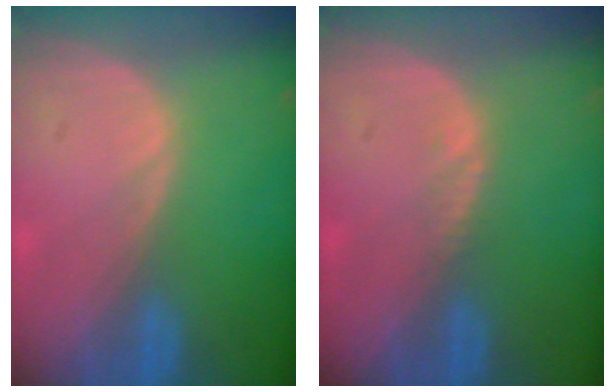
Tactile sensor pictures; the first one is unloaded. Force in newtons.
{"total": 0.8, "press": 0.7, "slide": 0.5}